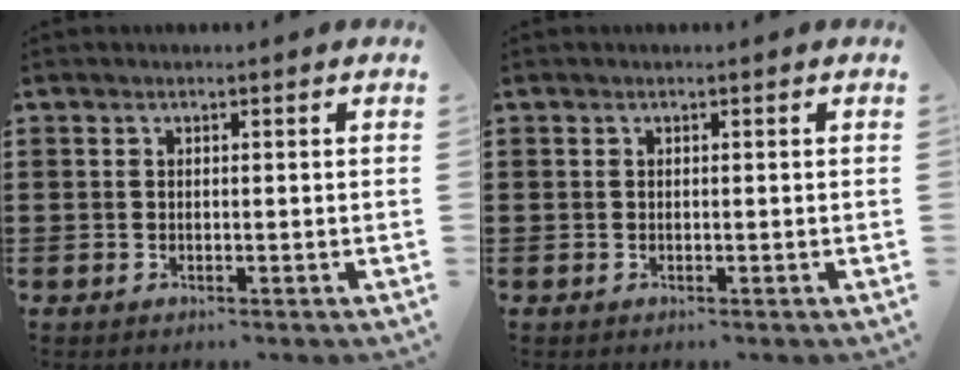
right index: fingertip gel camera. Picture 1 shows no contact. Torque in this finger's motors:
{"motor_torque": [0.07, 0.08, 0.00, 0.00]}